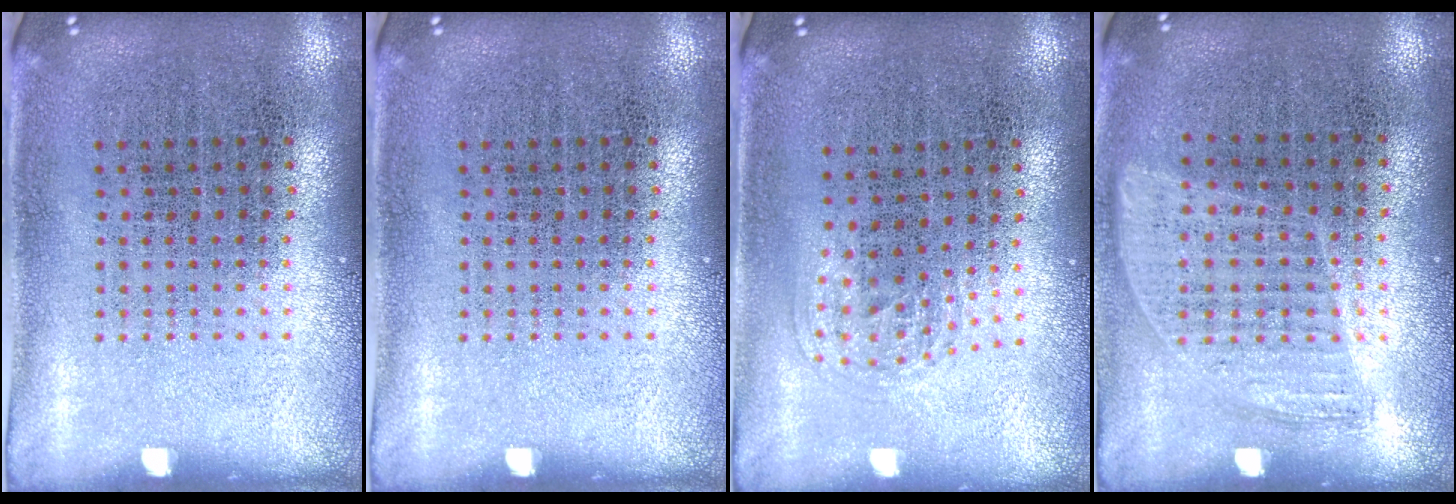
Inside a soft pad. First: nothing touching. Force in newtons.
{"total": 0.0}
{"total": 1.0, "press": 0.6, "slide": 0.8}
{"total": 0.9, "press": 0.8, "slide": 0.4}